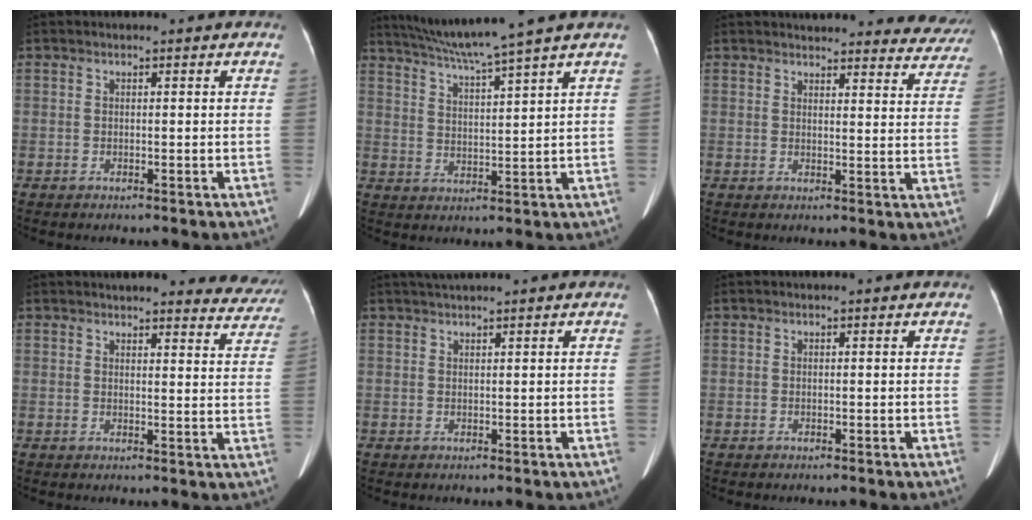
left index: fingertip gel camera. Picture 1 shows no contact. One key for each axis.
{"total": 10.2, "fx": 8.6, "fy": -2.3, "fz": 4.9, "tx": -0.086, "ty": 0.004, "tz": 0.144}
{"total": 16.1, "fx": 15.4, "fy": 3.7, "fz": 2.7, "tx": 0.003, "ty": -0.030, "tz": 0.152}
{"total": 13.0, "fx": 12.4, "fy": 2.6, "fz": 3.0, "tx": 0.000, "ty": -0.017, "tz": 0.113}
{"total": 2.1, "fx": 1.8, "fy": -0.5, "fz": 0.9, "tx": -0.014, "ty": 0.016, "tz": 0.039}
{"total": 0.0}